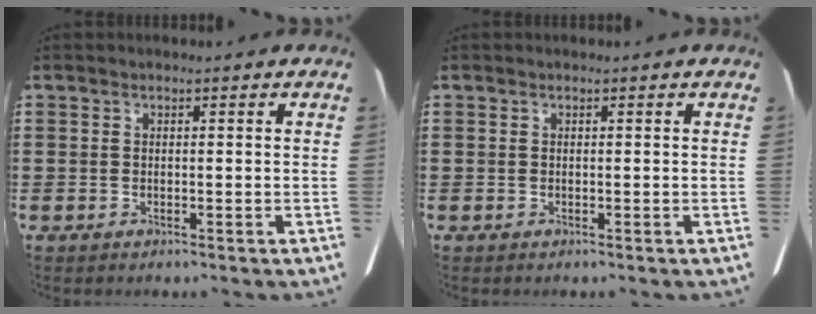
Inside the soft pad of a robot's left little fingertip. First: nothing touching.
{"total": 0.0}